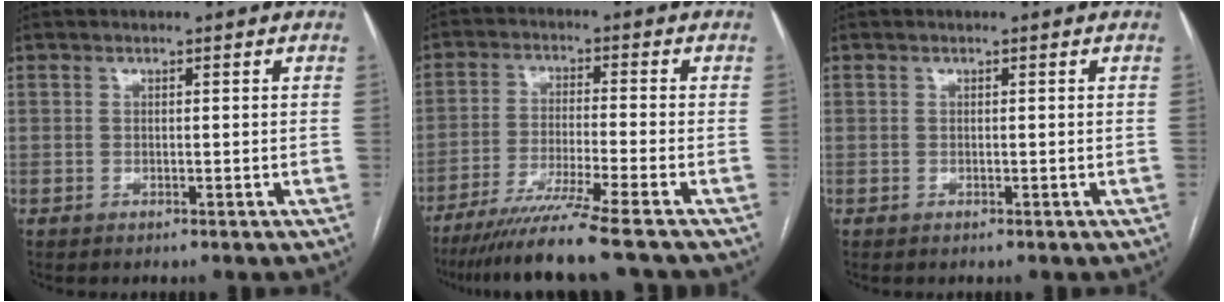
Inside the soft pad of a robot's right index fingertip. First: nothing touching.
{"total": 11.9, "force": [-9.6, -2.0, 6.8], "torque": [-0.098, -0.040, -0.157]}
{"total": 0.0}